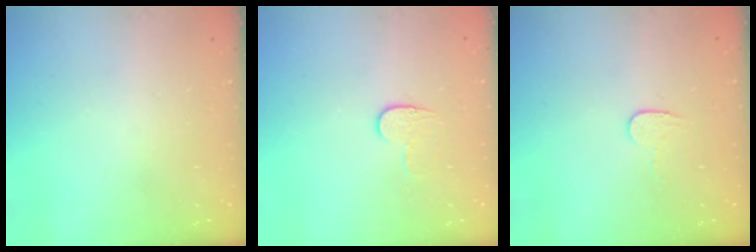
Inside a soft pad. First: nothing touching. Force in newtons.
{"total": 6.8, "press": 6.8, "slide": 0.6}
{"total": 5.8, "press": 5.8, "slide": 0.3}